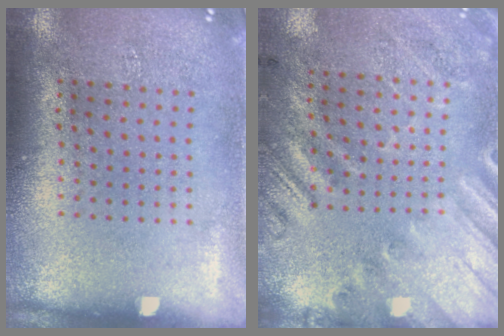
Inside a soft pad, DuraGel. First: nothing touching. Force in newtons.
{"total": 2.5, "press": 1.8, "slide": 1.8}